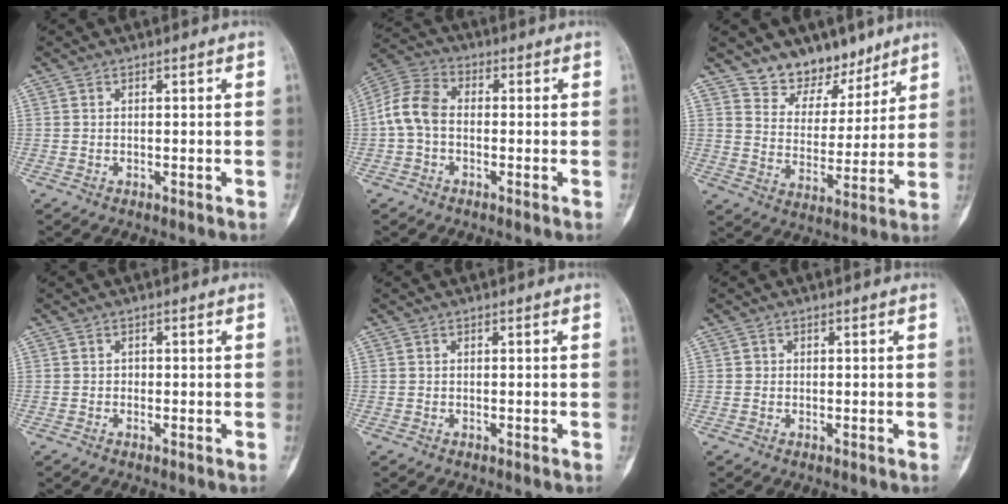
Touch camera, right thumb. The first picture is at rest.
{"total": 8.0, "force": [-0.8, 5.5, 5.8], "torque": [-0.114, 0.023, -0.030]}
{"total": 10.7, "force": [8.4, 6.1, 2.6], "torque": [0.002, -0.062, 0.151]}
{"total": 0.6, "force": [-0.2, 0.5, 0.3], "torque": [-0.001, 0.002, -0.007]}
{"total": 0.0}
{"total": 0.6, "force": [0.0, 0.6, 0.1], "torque": [0.002, 0.003, 0.000]}